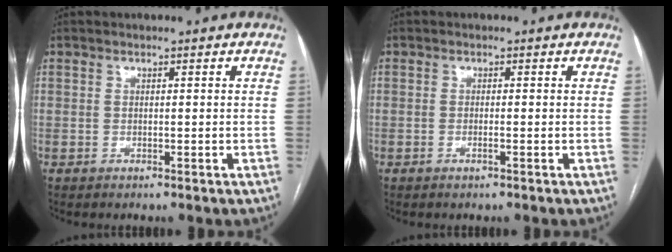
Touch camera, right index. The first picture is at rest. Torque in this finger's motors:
{"motor_torque": [-0.08, 0.02, 0.03, 0.00]}